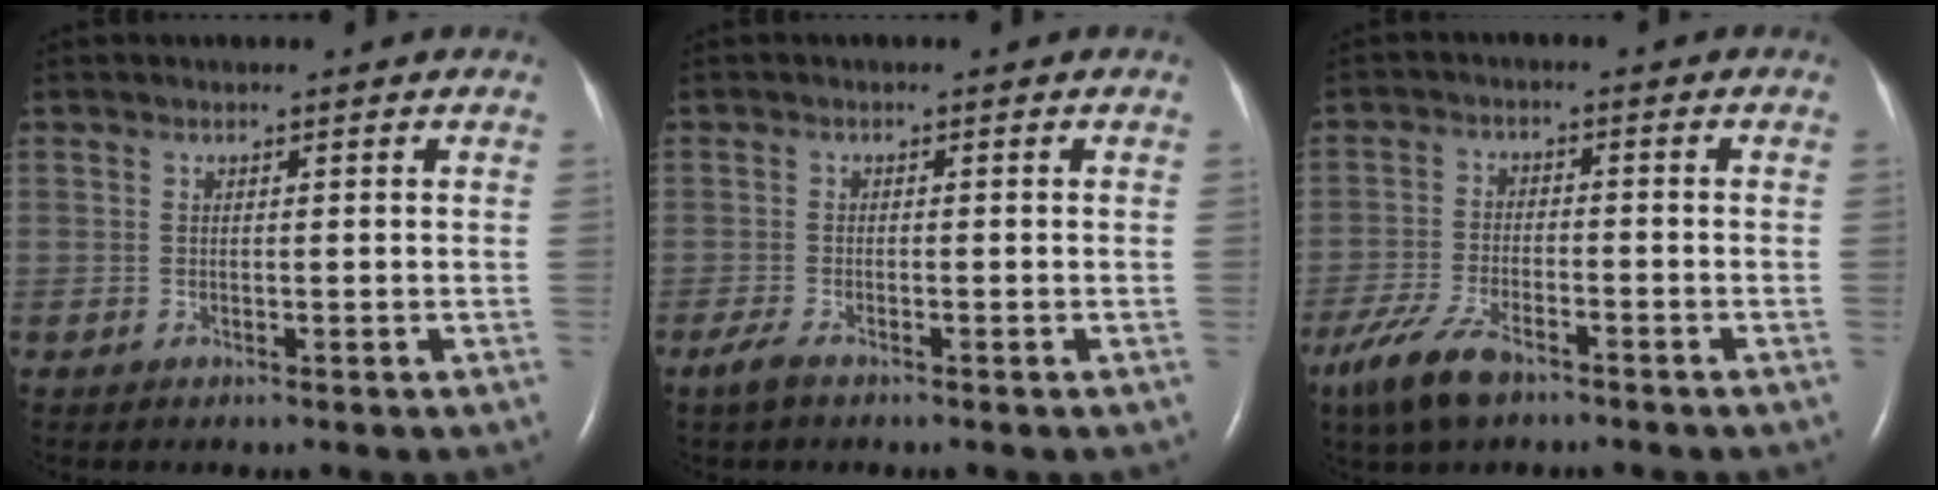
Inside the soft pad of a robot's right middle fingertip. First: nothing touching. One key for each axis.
{"total": 2.1, "fx": -1.5, "fy": 0.4, "fz": 1.3, "tx": -0.039, "ty": -0.006, "tz": -0.031}
{"total": 7.8, "fx": -5.5, "fy": 2.5, "fz": 5.0, "tx": -0.112, "ty": -0.014, "tz": -0.102}